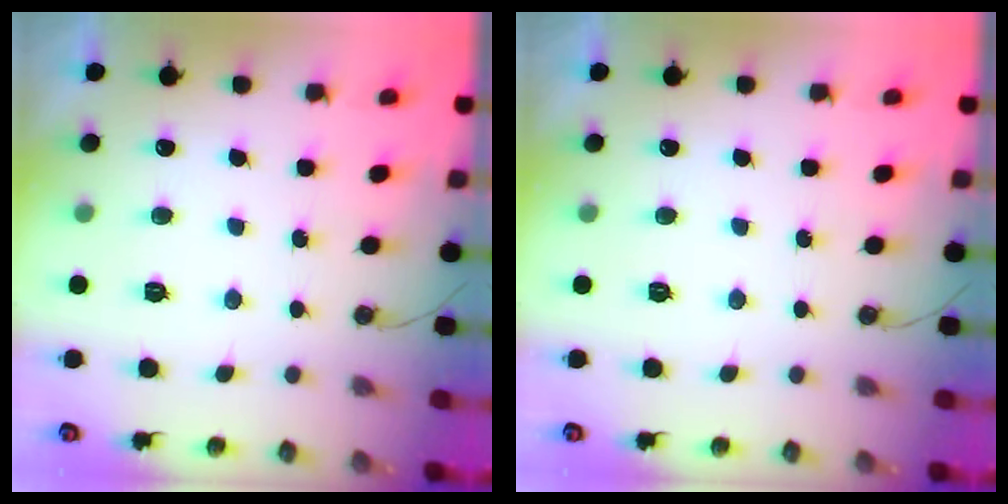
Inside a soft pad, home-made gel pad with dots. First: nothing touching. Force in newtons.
{"total": 0.0}